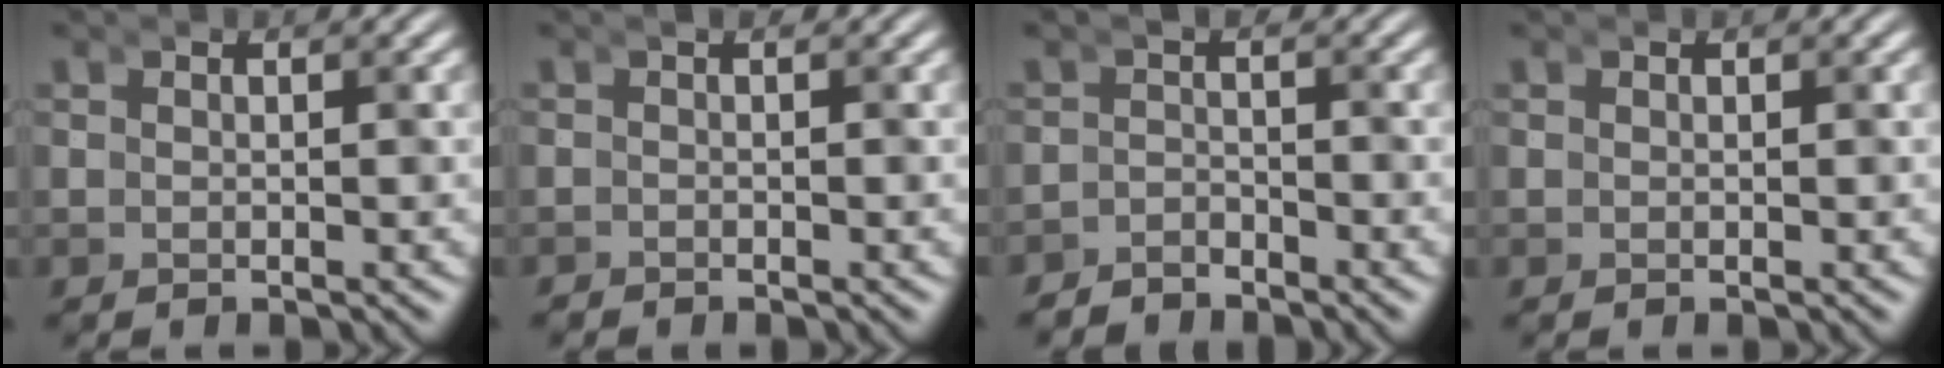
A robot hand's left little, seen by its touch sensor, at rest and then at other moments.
{"total": 0.7, "force": [-0.5, 0.0, -0.4], "torque": [0.003, -0.008, -0.009]}
{"total": 3.1, "force": [-2.7, -0.5, -1.4], "torque": [0.023, -0.008, -0.050]}
{"total": 0.0}